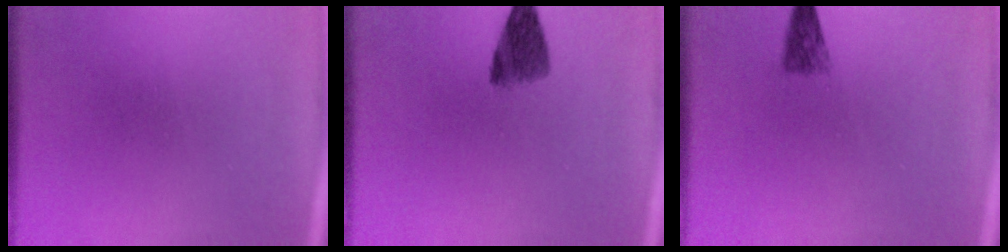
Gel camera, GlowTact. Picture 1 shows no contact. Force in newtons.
{"total": 4.3}
{"total": 2.4}